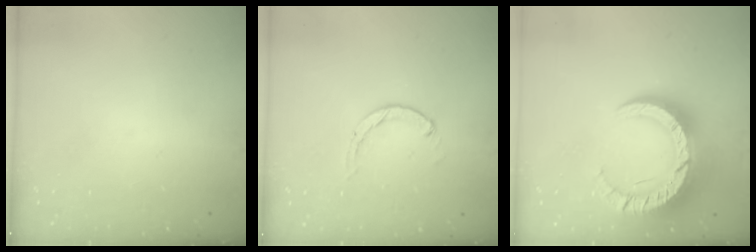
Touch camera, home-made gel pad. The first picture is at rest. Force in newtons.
{"total": 0.0}
{"total": 17.5, "press": 17.4, "slide": 1.5}